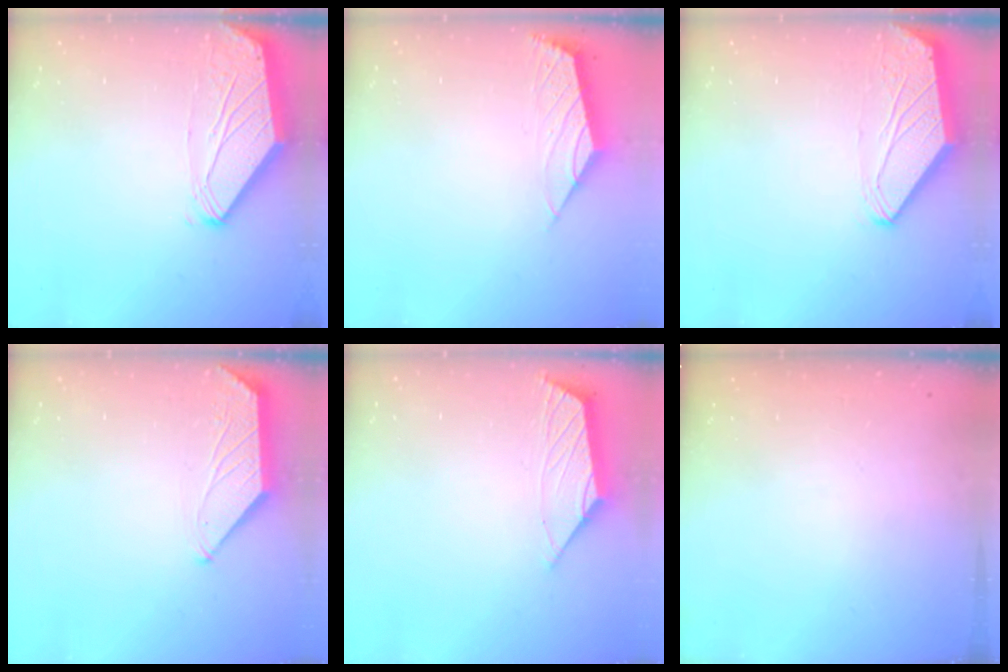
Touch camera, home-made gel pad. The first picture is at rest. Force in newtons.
{"total": 2.4, "press": 2.3, "slide": 0.7}
{"total": 0.0}
{"total": 0.5, "press": 0.5, "slide": 0.2}
{"total": 2.9, "press": 2.8, "slide": 0.6}
{"total": 0.0}